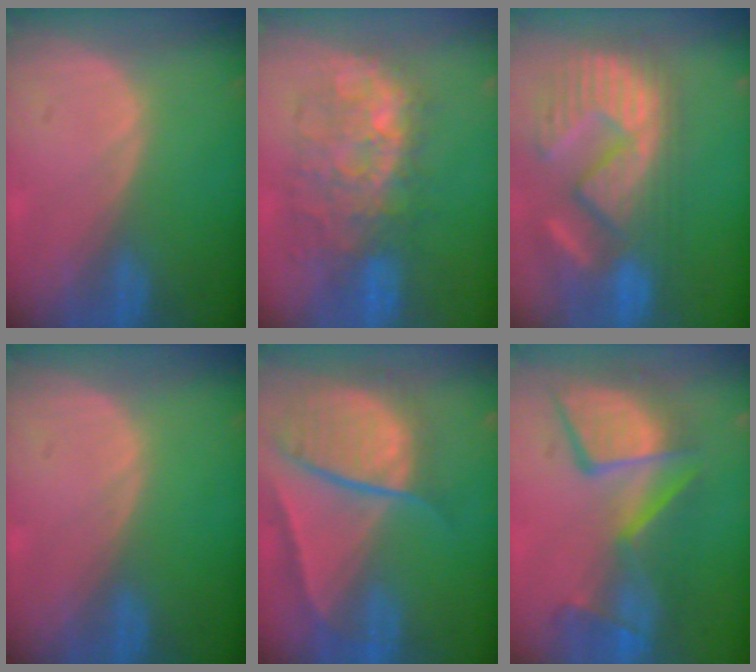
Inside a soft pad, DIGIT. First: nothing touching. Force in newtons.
{"total": 9.6, "press": 9.3, "slide": 2.3}
{"total": 13.7, "press": 12.2, "slide": 6.2}
{"total": 0.0}
{"total": 10.4, "press": 8.8, "slide": 5.5}
{"total": 11.5, "press": 10.7, "slide": 4.4}